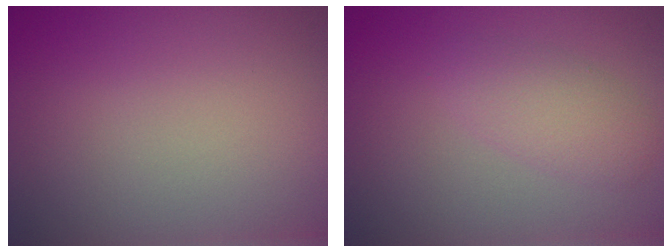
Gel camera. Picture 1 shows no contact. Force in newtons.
{"total": 2.5, "press": 2.5, "slide": 0.1}